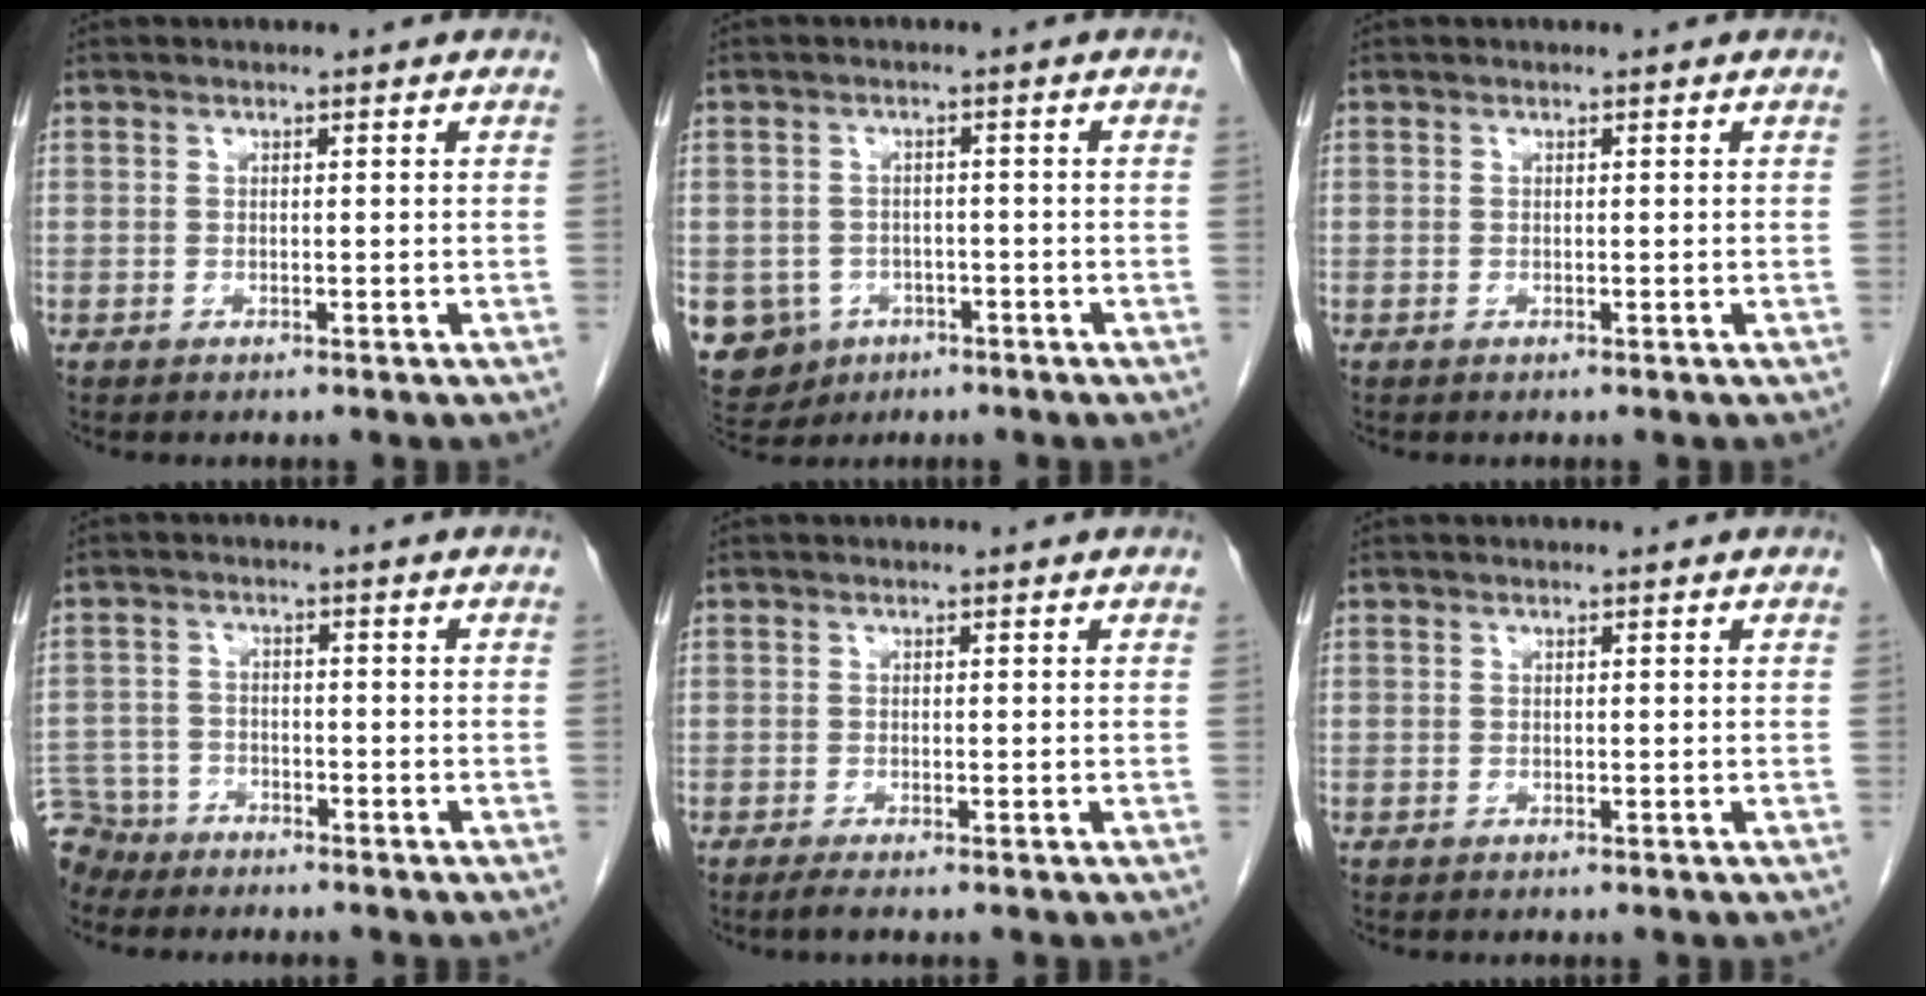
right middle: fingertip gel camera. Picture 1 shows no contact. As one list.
[{"total": 9.4, "force": [-4.0, 8.2, 2.2], "torque": [-0.067, 0.007, -0.049]}, {"total": 0.0}, {"total": 6.3, "force": [-5.7, 2.7, -0.3], "torque": [0.003, -0.005, -0.109]}, {"total": 1.1, "force": [-0.8, -0.2, 0.7], "torque": [-0.022, -0.006, -0.019]}, {"total": 0.0}]